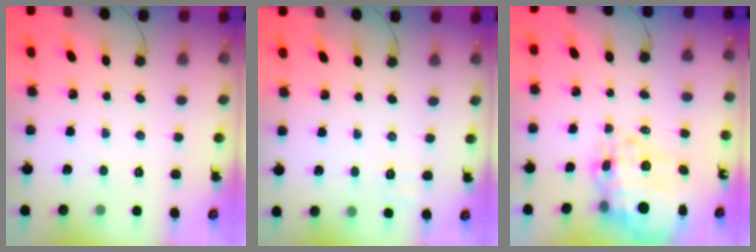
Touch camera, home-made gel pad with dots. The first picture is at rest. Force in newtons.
{"total": 2.8, "press": 2.3, "slide": 1.7}
{"total": 12.8, "press": 12.1, "slide": 4.1}